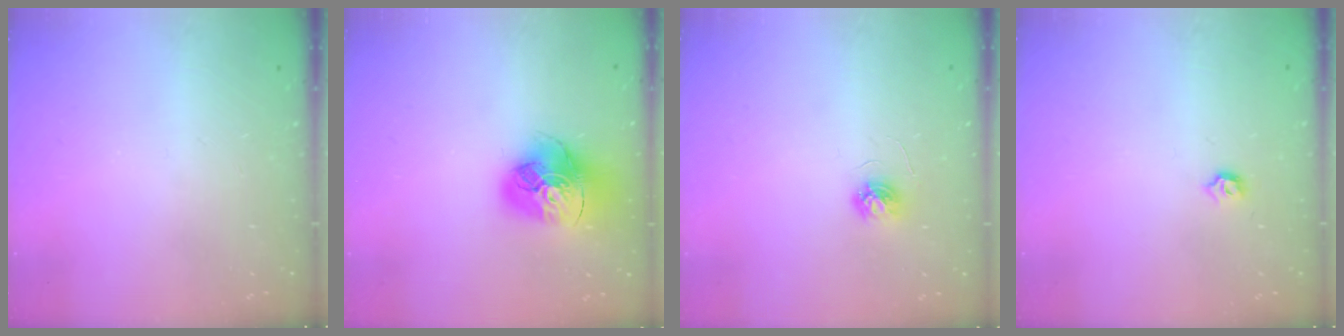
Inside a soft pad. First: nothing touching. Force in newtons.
{"total": 16.7, "press": 16.6, "slide": 1.8}
{"total": 3.7, "press": 3.7, "slide": 0.3}
{"total": 3.4, "press": 3.3, "slide": 0.6}